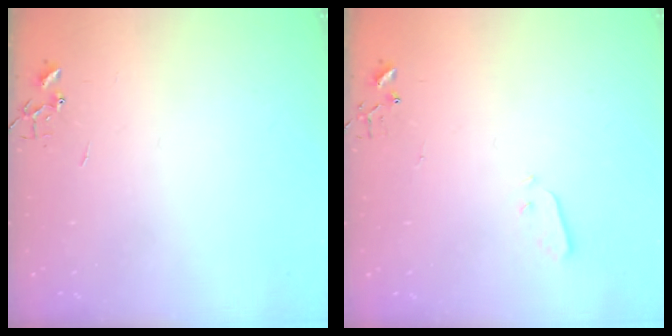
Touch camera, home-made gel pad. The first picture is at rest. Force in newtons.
{"total": 3.0, "press": 3.0, "slide": 0.3}